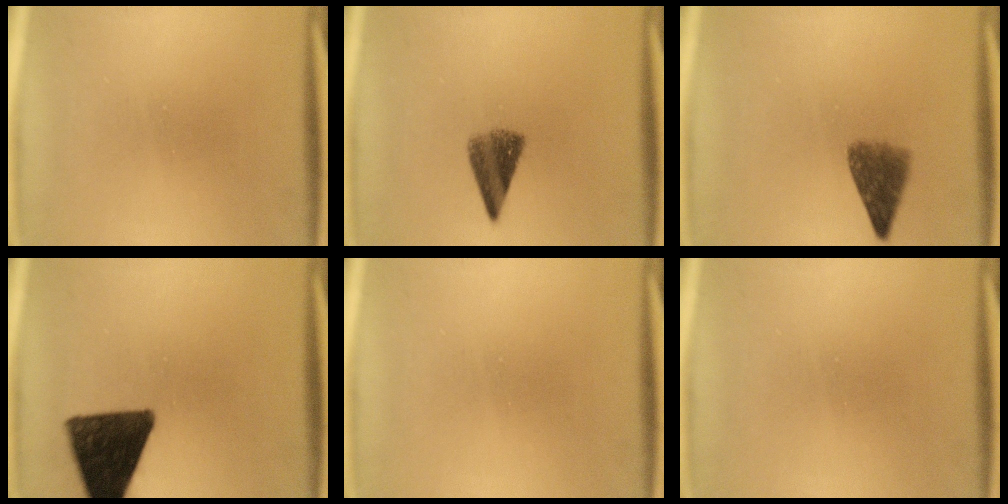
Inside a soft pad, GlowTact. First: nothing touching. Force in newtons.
{"total": 5.4}
{"total": 5.3}
{"total": 13.9}
{"total": 0.0}
{"total": 0.0}